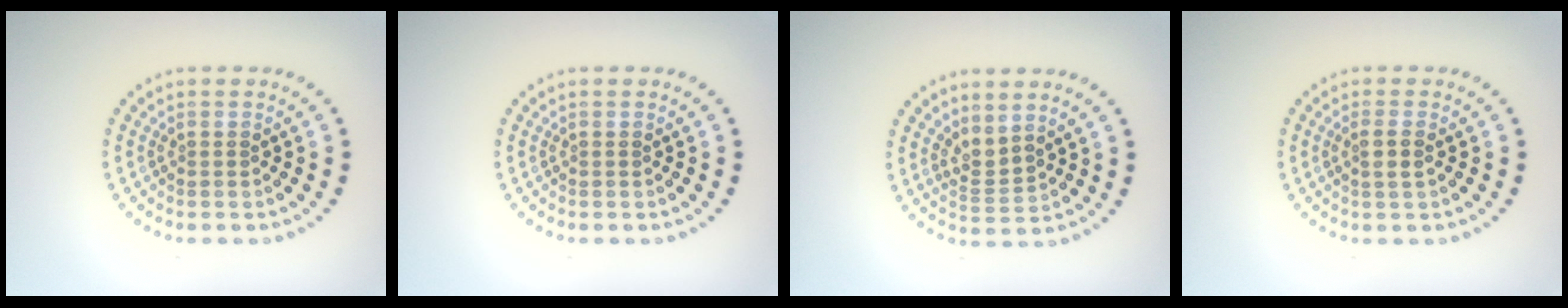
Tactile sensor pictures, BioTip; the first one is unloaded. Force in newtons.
{"total": 0.0}
{"total": 2.1, "press": 1.4, "slide": 1.6}
{"total": 1.4, "press": 1.2, "slide": 0.7}